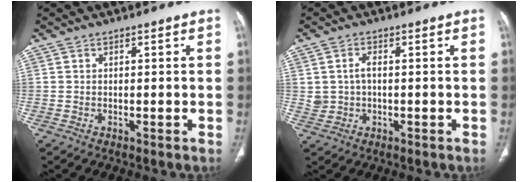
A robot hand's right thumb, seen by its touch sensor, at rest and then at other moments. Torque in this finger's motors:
{"motor_torque": [0.11, -0.13, 0.08, 0.43, 0.03]}